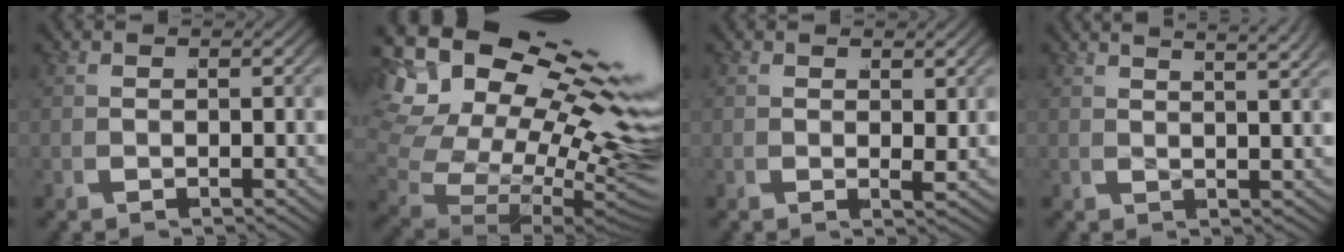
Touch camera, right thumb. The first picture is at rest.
{"total": 21.5, "force": [-0.3, 15.0, 15.4], "torque": [-0.263, -0.064, 0.005]}
{"total": 1.0, "force": [0.9, -0.2, 0.2], "torque": [0.002, 0.000, 0.016]}
{"total": 4.0, "force": [3.1, 0.8, 2.3], "torque": [-0.011, 0.016, 0.041]}